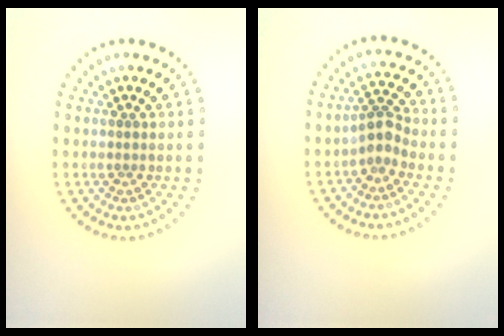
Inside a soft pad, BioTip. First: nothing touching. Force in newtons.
{"total": 2.3, "press": 1.9, "slide": 1.4}